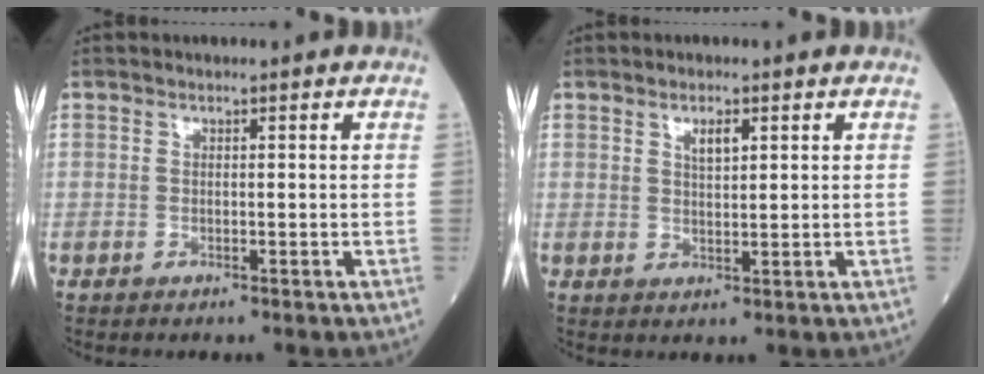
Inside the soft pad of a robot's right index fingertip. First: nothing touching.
{"total": 2.4, "force": [1.2, 0.7, 2.0], "torque": [-0.037, 0.000, 0.024]}